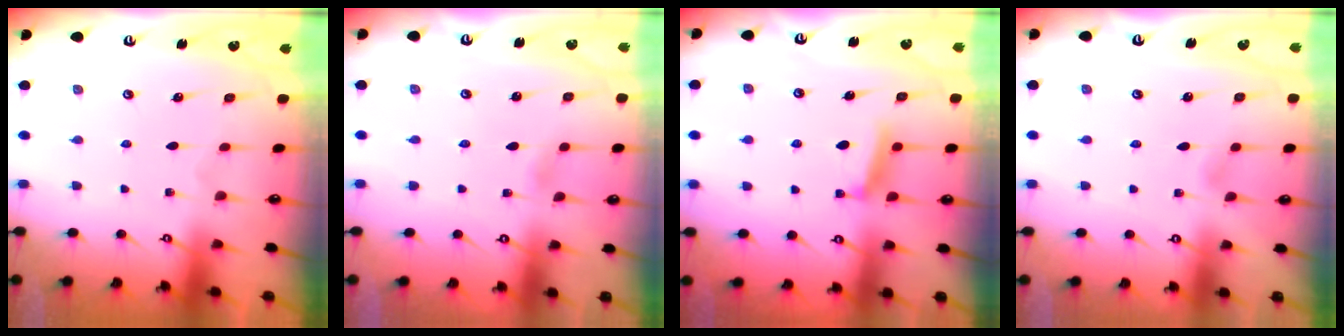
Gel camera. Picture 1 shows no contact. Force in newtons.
{"total": 0.6, "press": 0.6, "slide": 0.1}
{"total": 5.1, "press": 5.1, "slide": 0.7}
{"total": 2.2, "press": 2.2, "slide": 0.3}